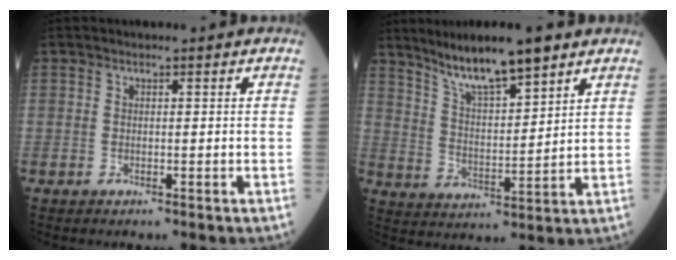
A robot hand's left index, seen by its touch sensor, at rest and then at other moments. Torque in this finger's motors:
{"motor_torque": [0.21, -0.48, 0.40, 0.09]}